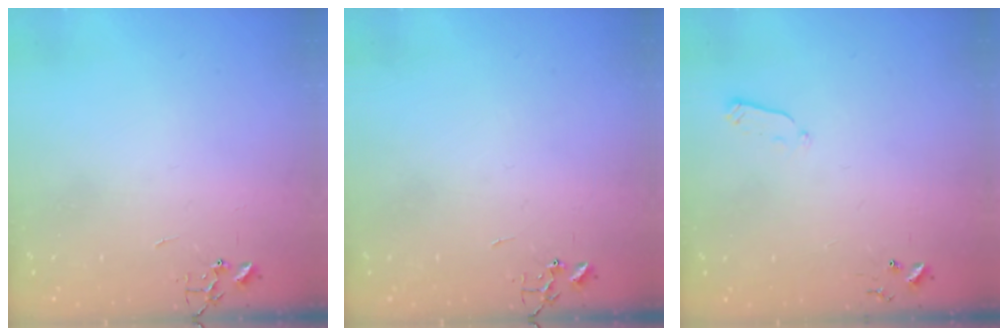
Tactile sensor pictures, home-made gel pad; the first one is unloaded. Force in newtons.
{"total": 0.0}
{"total": 4.0, "press": 3.9, "slide": 1.0}